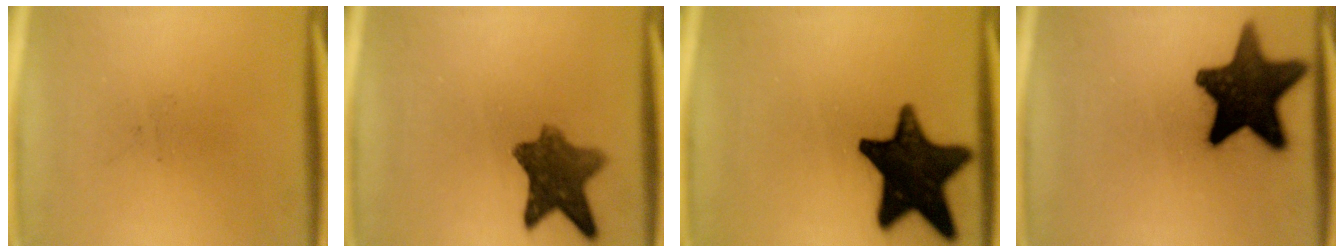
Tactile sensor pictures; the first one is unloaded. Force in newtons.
{"total": 8.4}
{"total": 17.5}
{"total": 16.7}